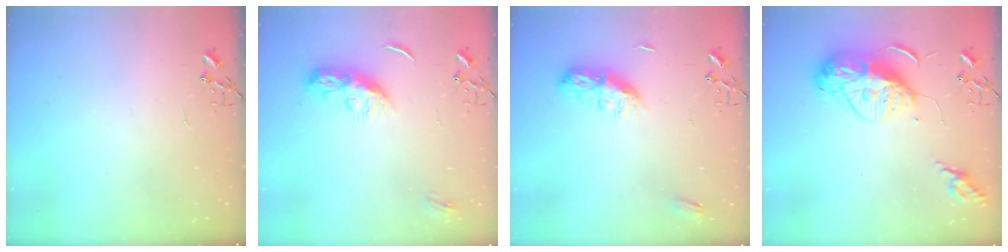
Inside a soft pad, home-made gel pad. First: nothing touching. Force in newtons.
{"total": 9.4, "press": 9.4, "slide": 0.2}
{"total": 9.3, "press": 9.3, "slide": 0.4}
{"total": 15.5, "press": 15.4, "slide": 1.6}